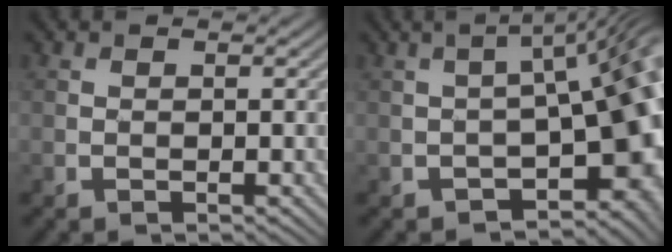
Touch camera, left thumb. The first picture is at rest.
{"total": 13.9, "force": [-3.7, 6.3, 11.8], "torque": [-0.137, -0.015, -0.045]}